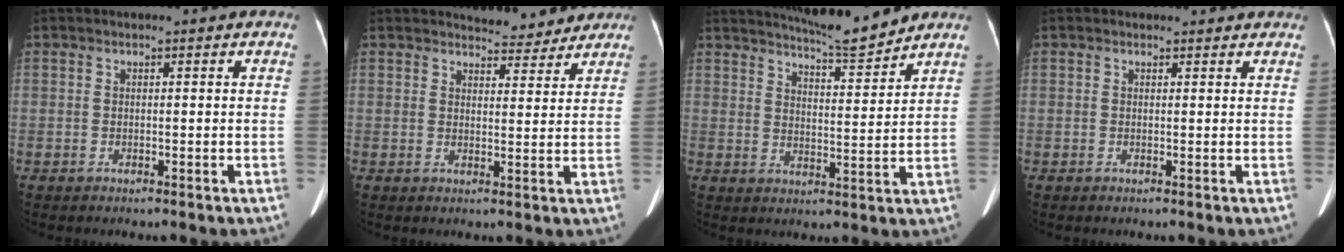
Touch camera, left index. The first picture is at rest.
{"total": 5.5, "force": [5.2, 1.6, 0.5], "torque": [-0.003, -0.001, 0.059]}
{"total": 9.5, "force": [8.8, 0.0, 3.5], "torque": [-0.059, -0.008, 0.133]}
{"total": 2.1, "force": [1.9, 0.9, 0.0], "torque": [-0.003, 0.008, 0.013]}